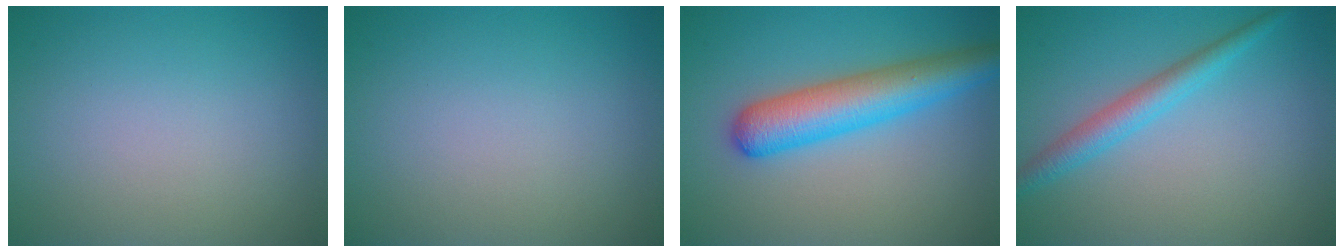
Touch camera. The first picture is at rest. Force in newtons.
{"total": 0.0}
{"total": 6.3, "press": 6.3, "slide": 0.3}
{"total": 2.9, "press": 2.9, "slide": 0.1}